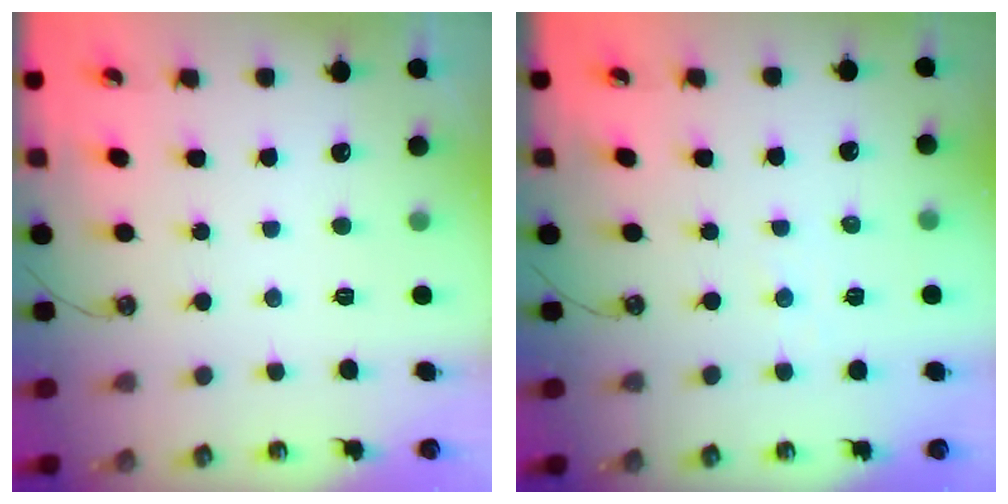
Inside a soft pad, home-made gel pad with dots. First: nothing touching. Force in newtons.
{"total": 1.1, "press": 1.1, "slide": 0.2}